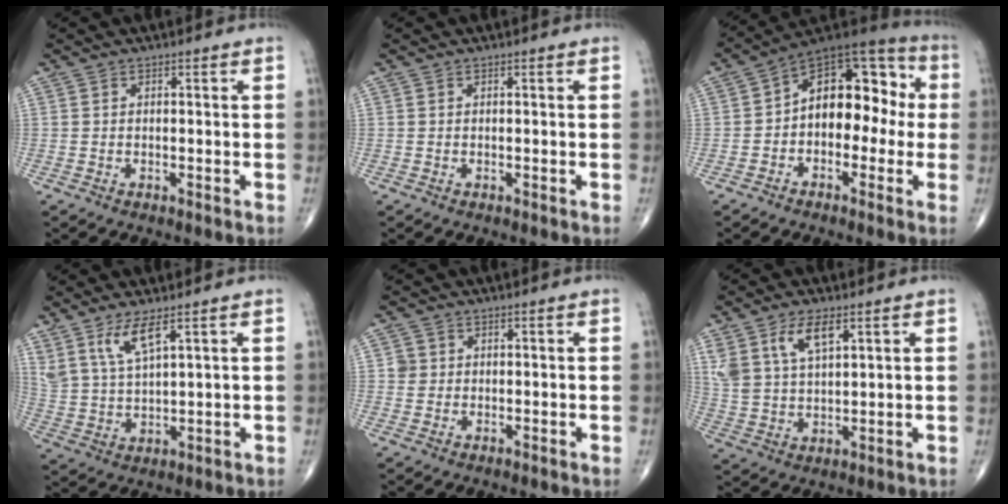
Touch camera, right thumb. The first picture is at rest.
{"total": 0.0}
{"total": 15.8, "force": [0.0, 10.0, 12.2], "torque": [-0.134, 0.053, -0.018]}
{"total": 7.0, "force": [4.5, 1.6, 5.1], "torque": [-0.111, -0.024, 0.100]}
{"total": 1.7, "force": [0.2, 1.6, 0.3], "torque": [0.005, 0.003, 0.003]}
{"total": 7.9, "force": [4.1, 3.7, 5.6], "torque": [-0.108, -0.013, 0.086]}